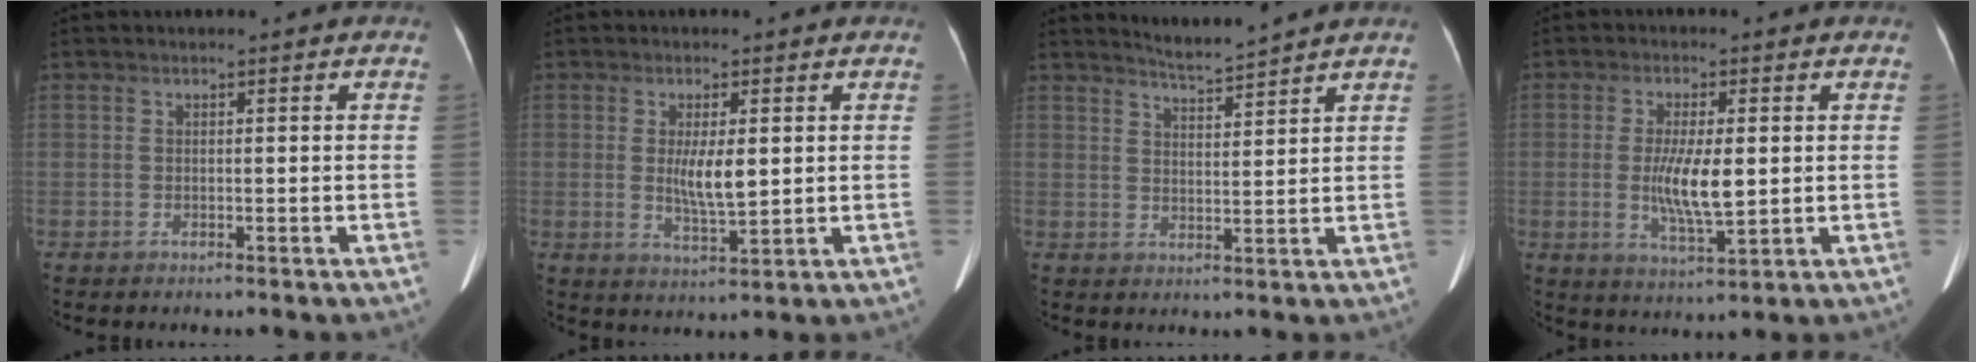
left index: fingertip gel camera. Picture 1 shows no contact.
{"total": 5.1, "force": [0.6, 1.1, 5.0], "torque": [-0.091, -0.009, 0.015]}
{"total": 4.1, "force": [4.0, -1.1, 0.4], "torque": [-0.015, -0.008, 0.072]}
{"total": 7.2, "force": [0.1, 1.5, 7.1], "torque": [-0.138, -0.015, 0.004]}